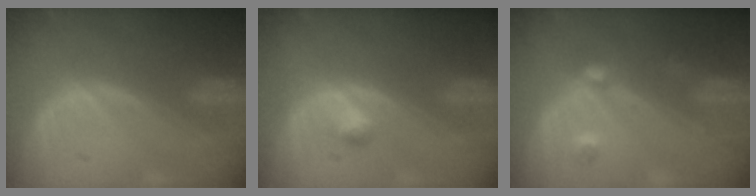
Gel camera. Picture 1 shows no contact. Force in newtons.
{"total": 1.5, "press": 1.5, "slide": 0.3}
{"total": 3.8, "press": 3.5, "slide": 1.4}